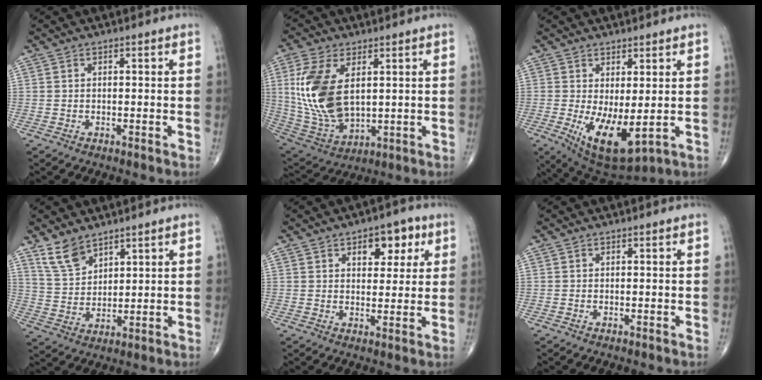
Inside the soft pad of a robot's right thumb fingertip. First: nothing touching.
{"total": 16.4, "force": [3.2, 9.1, 13.2], "torque": [-0.272, -0.018, 0.077]}
{"total": 10.4, "force": [-1.2, 4.2, 9.4], "torque": [-0.160, -0.023, 0.002]}
{"total": 6.8, "force": [5.2, 3.2, 3.0], "torque": [-0.047, -0.028, 0.112]}
{"total": 7.5, "force": [3.4, 4.4, 5.1], "torque": [-0.035, -0.011, 0.043]}
{"total": 0.0}